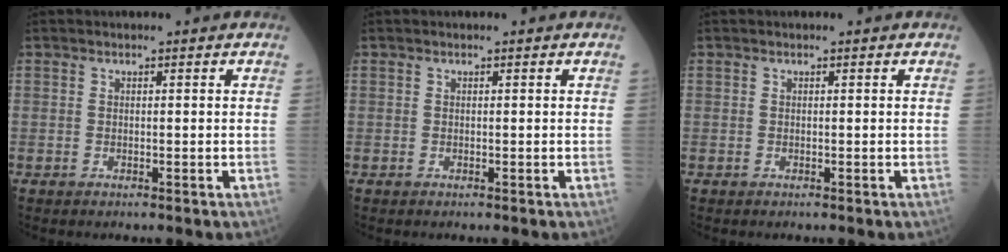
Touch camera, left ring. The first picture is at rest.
{"total": 0.0}
{"total": 0.0}